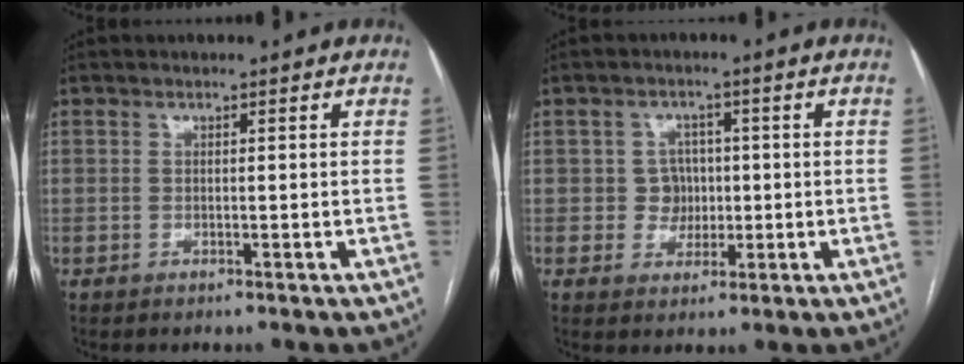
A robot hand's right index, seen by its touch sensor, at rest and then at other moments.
{"total": 3.7, "force": [0.0, 3.6, 0.8], "torque": [-0.003, 0.012, 0.004]}